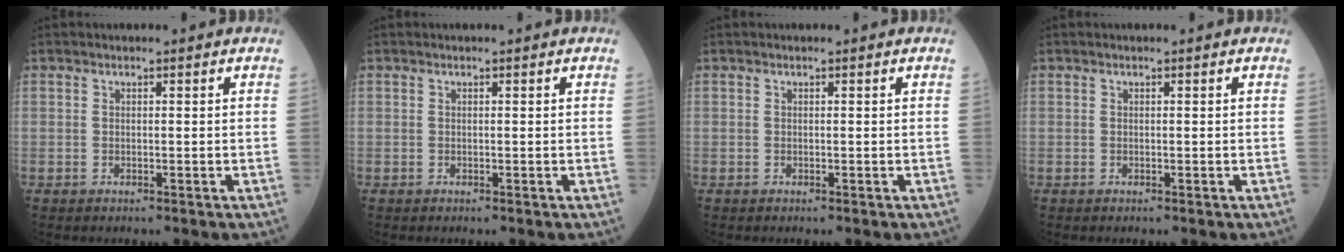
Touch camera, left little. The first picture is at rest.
{"total": 0.0}
{"total": 0.0}
{"total": 0.0}